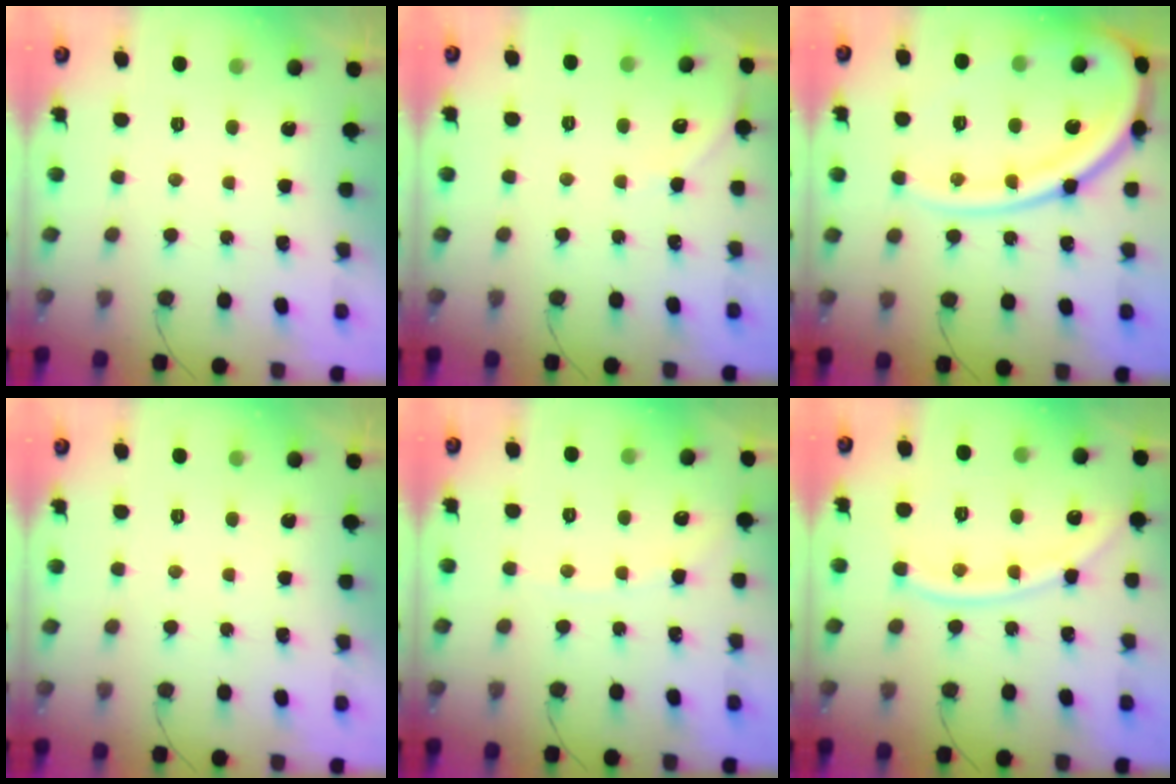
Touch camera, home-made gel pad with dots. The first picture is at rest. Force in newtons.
{"total": 2.3, "press": 2.3, "slide": 0.4}
{"total": 20.1, "press": 20.0, "slide": 2.2}
{"total": 0.0}
{"total": 5.2, "press": 5.2, "slide": 0.7}
{"total": 12.8, "press": 12.7, "slide": 1.5}